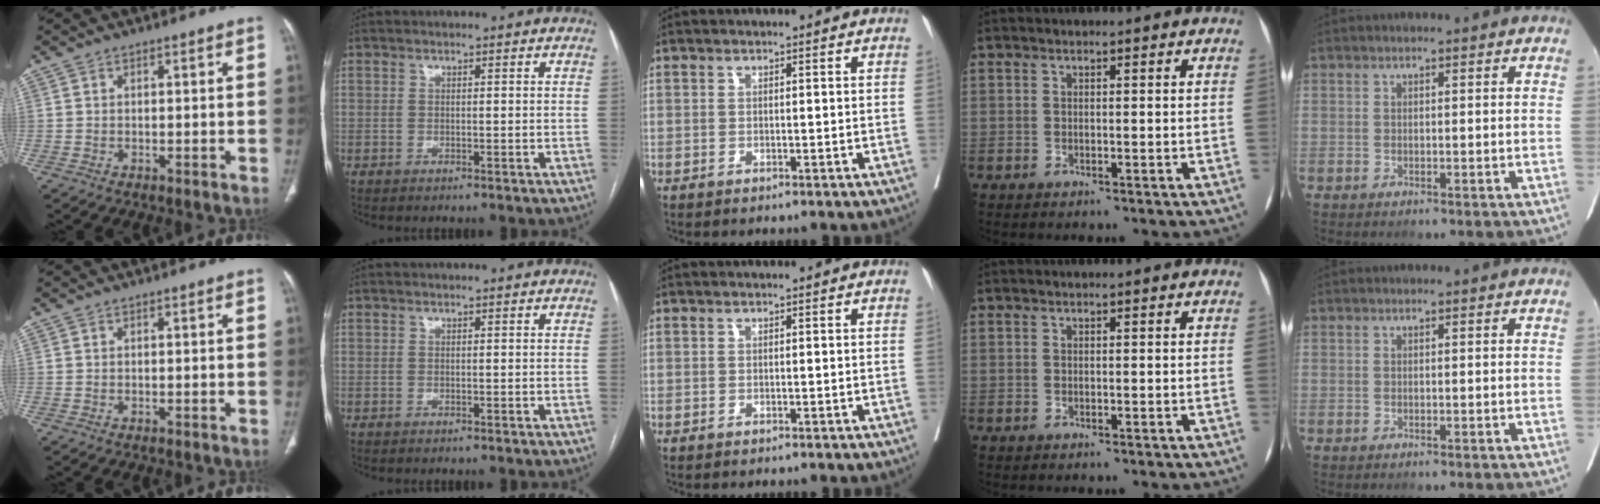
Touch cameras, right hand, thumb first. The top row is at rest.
{}